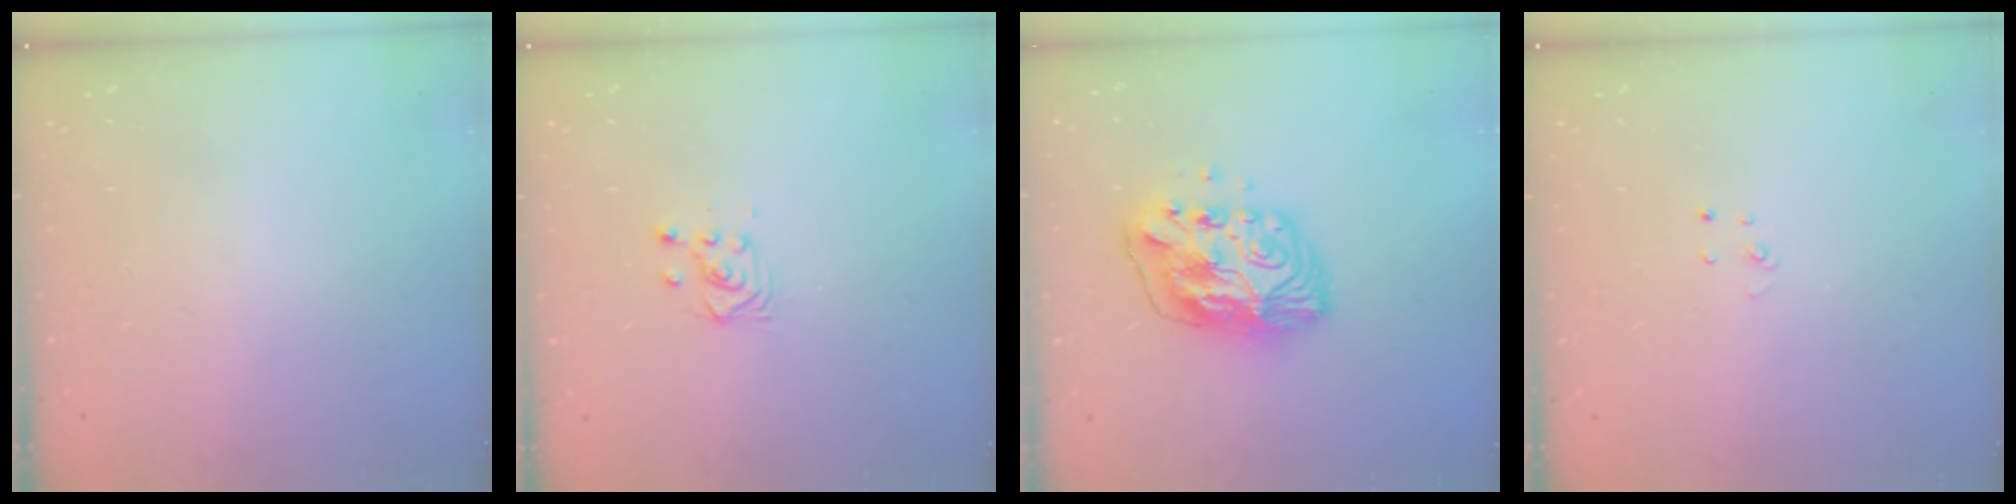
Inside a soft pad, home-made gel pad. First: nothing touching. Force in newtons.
{"total": 4.1, "press": 4.0, "slide": 1.0}
{"total": 11.0, "press": 11.0, "slide": 0.5}
{"total": 2.7, "press": 2.7, "slide": 0.3}